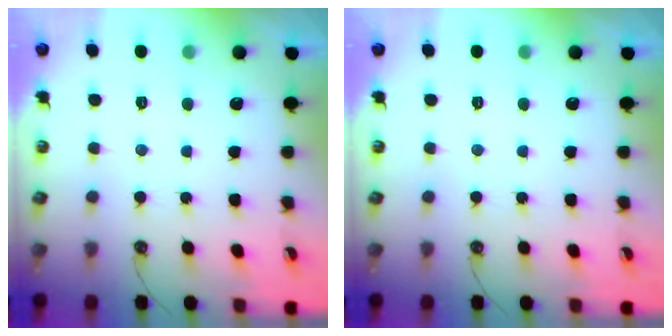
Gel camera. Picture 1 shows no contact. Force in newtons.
{"total": 0.0}